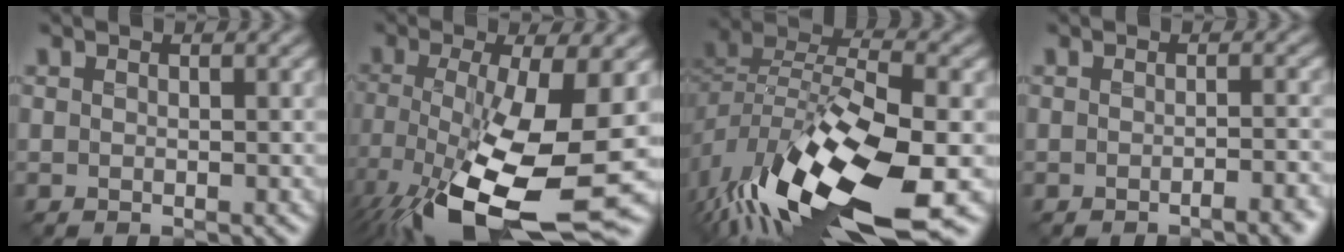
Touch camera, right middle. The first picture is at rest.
{"total": 13.5, "force": [-5.2, 4.4, 11.6], "torque": [-0.231, -0.040, -0.087]}
{"total": 14.9, "force": [-7.2, 5.7, 11.7], "torque": [-0.233, -0.020, -0.128]}
{"total": 2.0, "force": [-1.4, 0.4, 1.4], "torque": [-0.018, 0.000, -0.023]}